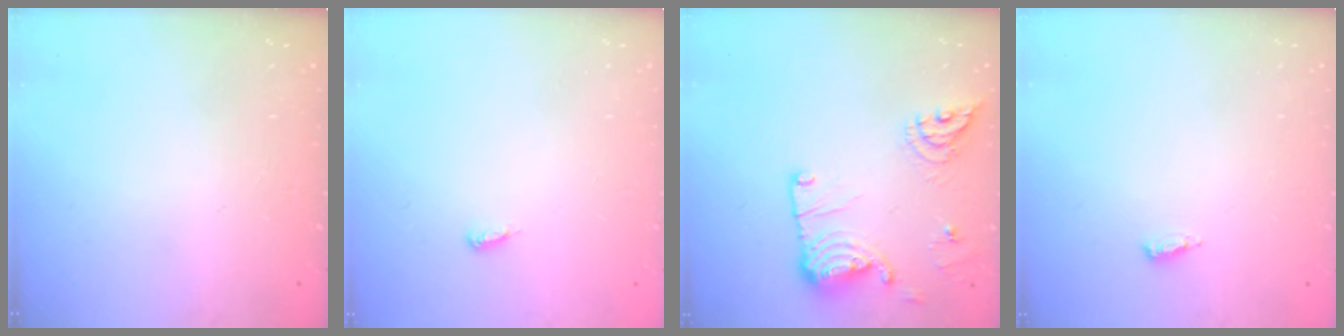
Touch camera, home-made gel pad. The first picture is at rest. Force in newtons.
{"total": 3.7, "press": 3.7, "slide": 0.2}
{"total": 14.5, "press": 14.5, "slide": 0.4}
{"total": 2.7, "press": 2.5, "slide": 1.0}